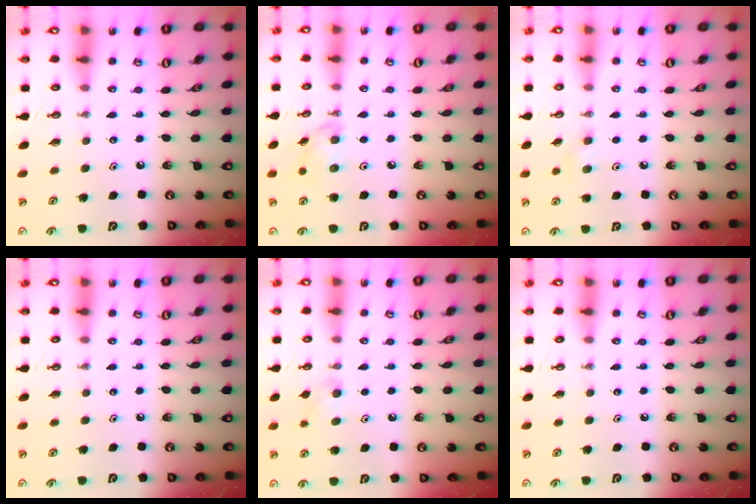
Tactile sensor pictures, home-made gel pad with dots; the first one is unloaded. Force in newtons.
{"total": 6.4, "press": 6.2, "slide": 1.6}
{"total": 7.2, "press": 6.2, "slide": 3.7}
{"total": 0.0}
{"total": 5.7, "press": 5.7, "slide": 1.0}
{"total": 0.0}